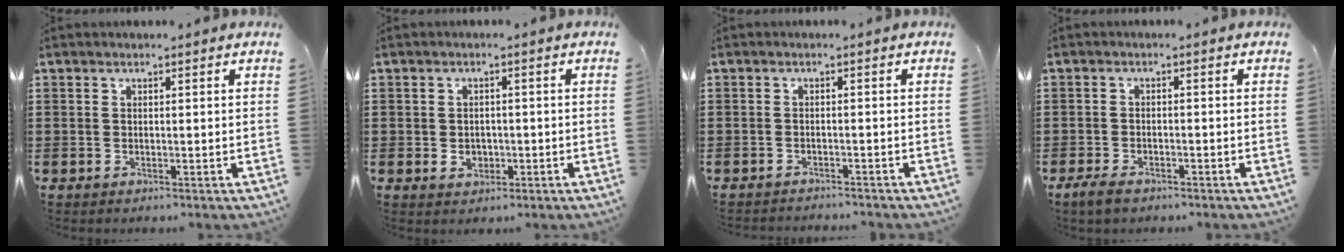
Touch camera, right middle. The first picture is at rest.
{"total": 2.0, "force": [-0.3, 1.6, 1.1], "torque": [-0.024, 0.003, -0.008]}
{"total": 1.2, "force": [-1.2, -0.1, 0.0], "torque": [-0.003, 0.002, -0.025]}
{"total": 2.1, "force": [-1.5, 0.9, 1.2], "torque": [-0.029, 0.000, -0.032]}